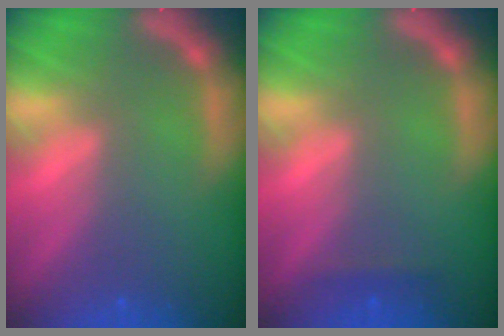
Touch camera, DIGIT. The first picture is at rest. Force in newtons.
{"total": 0.9}